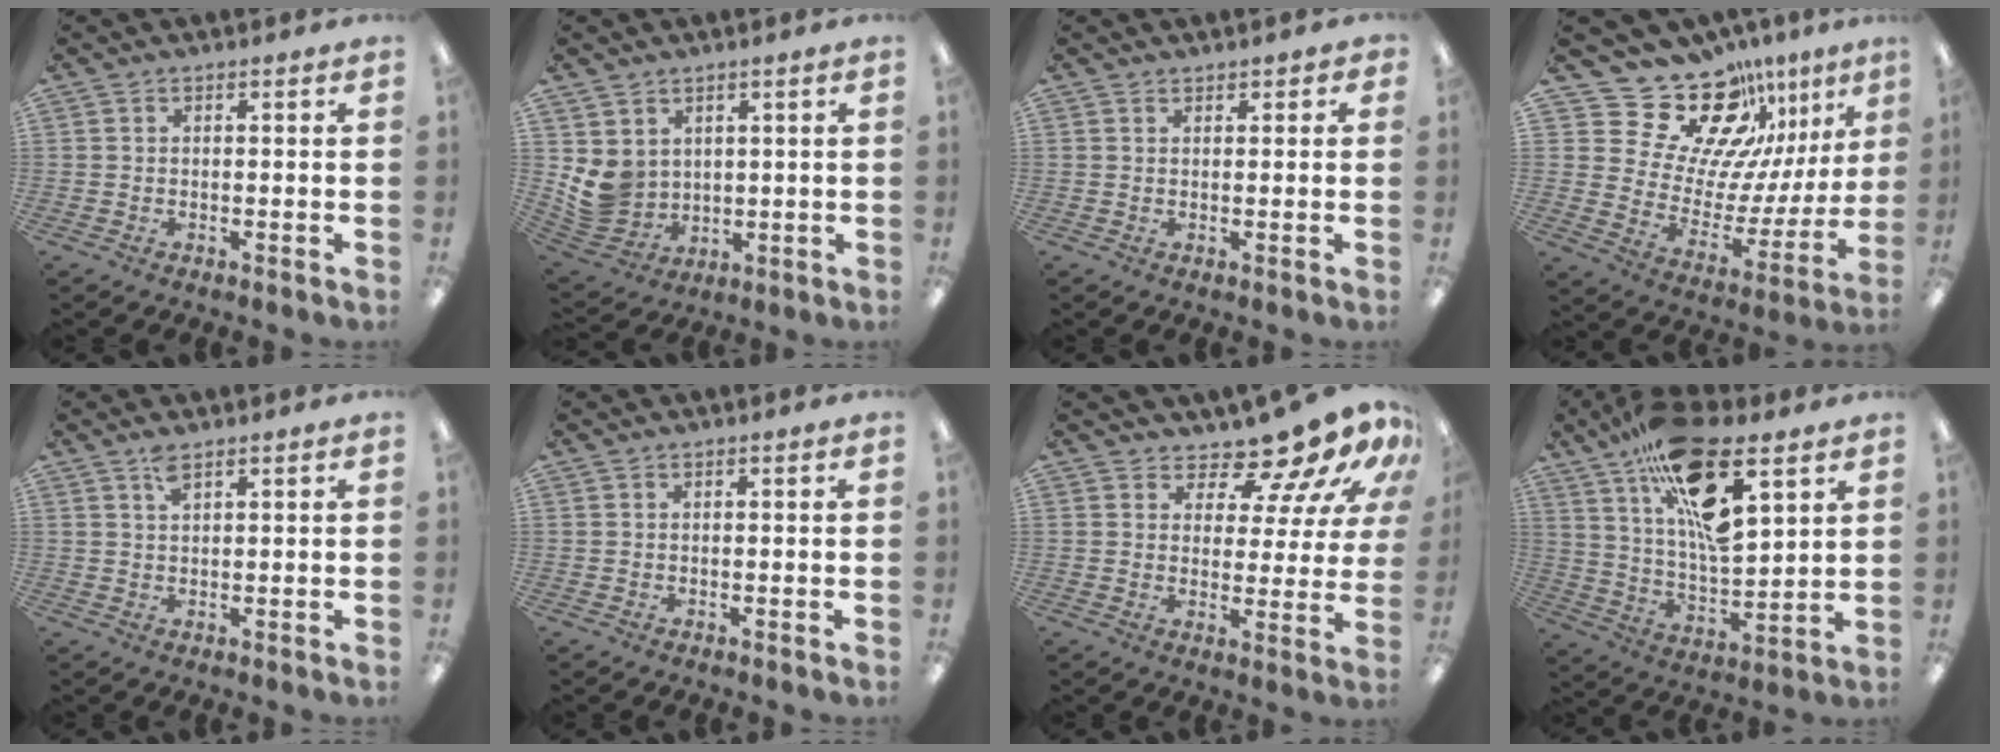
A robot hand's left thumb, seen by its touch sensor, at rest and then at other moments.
{"total": 8.2, "force": [2.1, 7.5, 2.7], "torque": [-0.080, -0.021, 0.047]}
{"total": 1.2, "force": [1.0, 0.6, 0.2], "torque": [-0.004, 0.001, 0.019]}
{"total": 22.4, "force": [17.9, 10.7, 8.3], "torque": [-0.134, -0.138, 0.325]}
{"total": 2.5, "force": [1.8, 0.7, 1.6], "torque": [-0.037, 0.002, 0.033]}
{"total": 0.0}
{"total": 12.9, "force": [10.8, 4.0, 5.7], "torque": [-0.092, -0.085, 0.185]}
{"total": 20.9, "force": [12.4, 7.5, 15.1], "torque": [-0.248, -0.064, 0.209]}